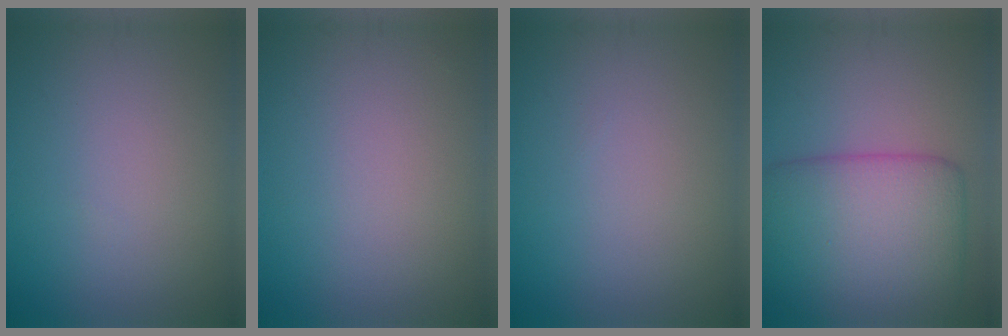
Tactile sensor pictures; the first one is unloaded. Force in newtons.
{"total": 0.0}
{"total": 0.0}
{"total": 9.0, "press": 9.0, "slide": 0.4}